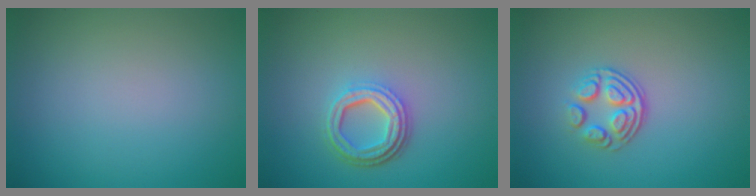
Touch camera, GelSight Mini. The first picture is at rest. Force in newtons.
{"total": 4.1, "press": 3.2, "slide": 2.7}
{"total": 3.6, "press": 2.4, "slide": 2.6}